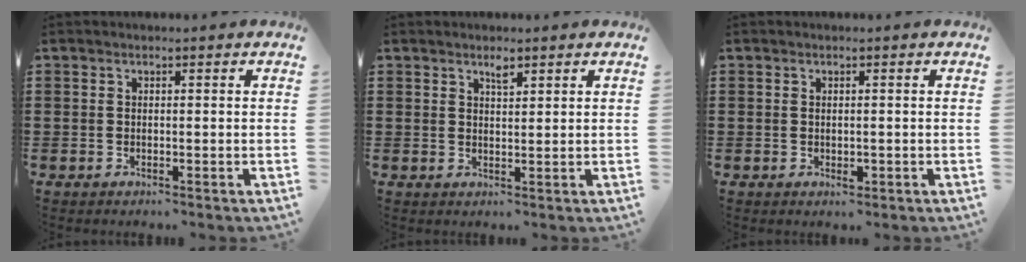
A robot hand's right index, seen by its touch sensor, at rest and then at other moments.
{"total": 1.7, "force": [1.3, 0.5, 1.0], "torque": [-0.014, -0.001, 0.022]}
{"total": 1.1, "force": [-0.2, 0.4, 1.0], "torque": [-0.019, -0.001, -0.003]}